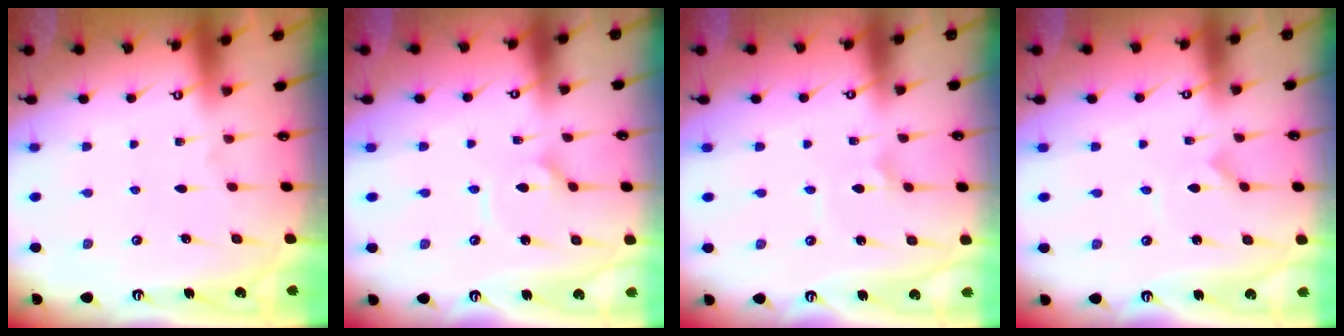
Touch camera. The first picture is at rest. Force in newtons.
{"total": 2.7, "press": 2.6, "slide": 0.7}
{"total": 1.8, "press": 1.8, "slide": 0.1}
{"total": 0.0}